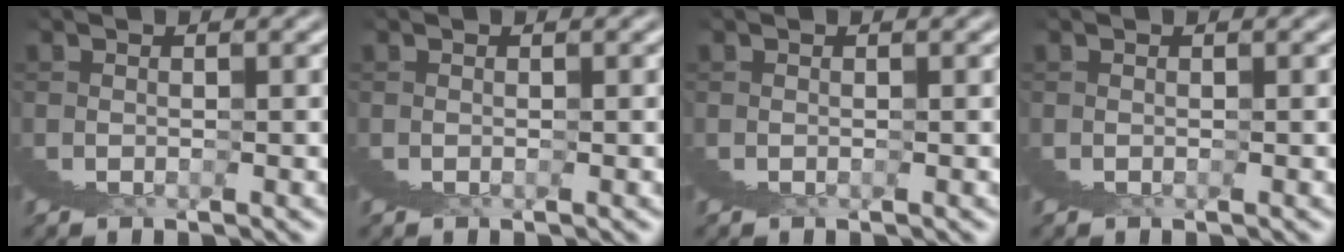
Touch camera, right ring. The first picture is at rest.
{"total": 0.0}
{"total": 0.0}
{"total": 0.0}